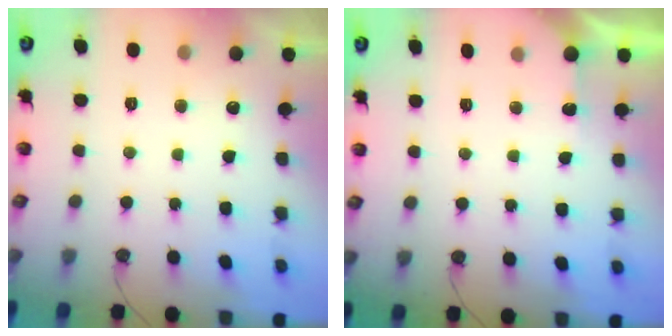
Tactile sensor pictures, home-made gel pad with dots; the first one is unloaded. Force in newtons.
{"total": 2.5, "press": 2.5, "slide": 0.2}